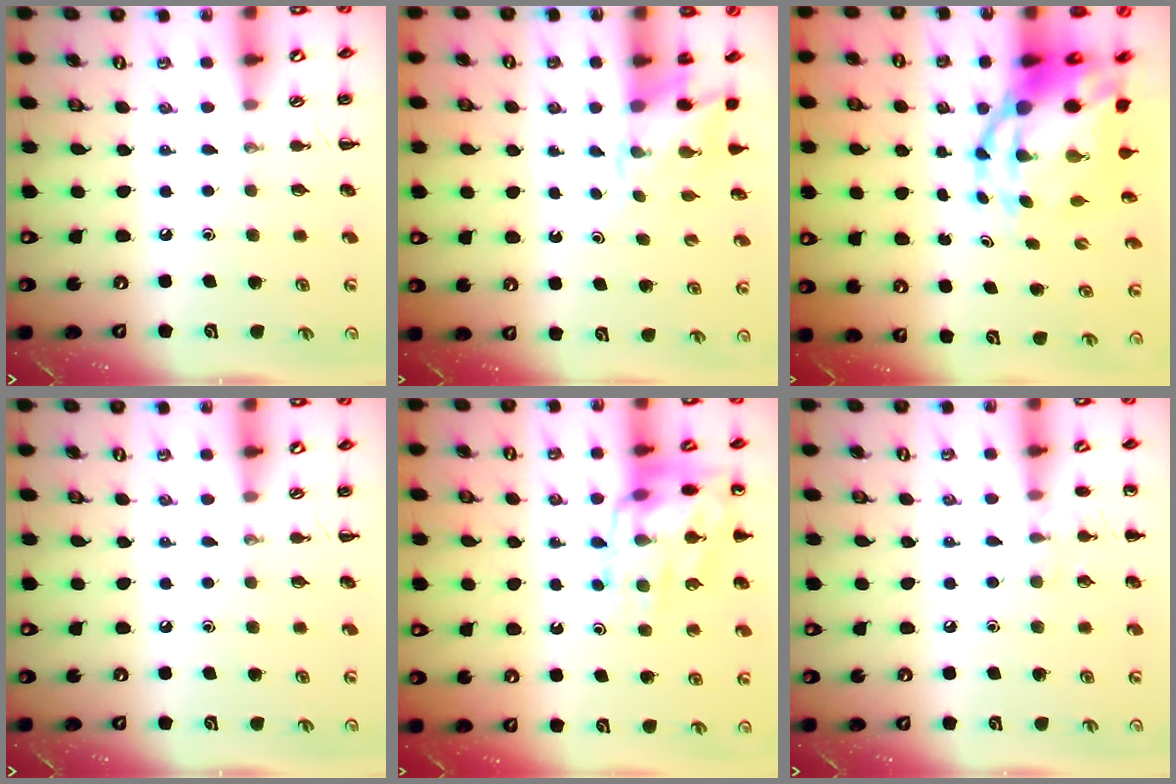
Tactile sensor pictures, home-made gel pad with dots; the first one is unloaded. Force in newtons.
{"total": 2.8, "press": 2.6, "slide": 1.0}
{"total": 11.5, "press": 11.1, "slide": 3.2}
{"total": 0.0}
{"total": 15.0, "press": 14.9, "slide": 1.6}
{"total": 5.9, "press": 5.6, "slide": 1.9}